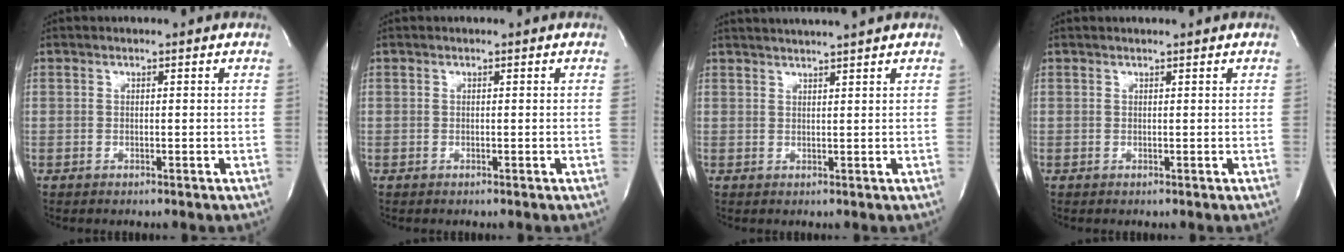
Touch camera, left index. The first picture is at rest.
{"total": 0.0}
{"total": 5.7, "force": [5.1, -1.3, 2.1], "torque": [-0.030, 0.014, 0.072]}
{"total": 1.5, "force": [1.4, -0.1, 0.5], "torque": [-0.009, 0.010, 0.020]}